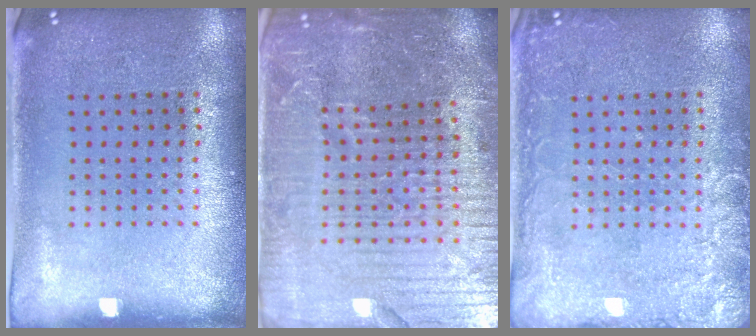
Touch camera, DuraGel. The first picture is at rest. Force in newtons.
{"total": 6.2, "press": 5.5, "slide": 2.8}
{"total": 3.5, "press": 3.5, "slide": 0.5}